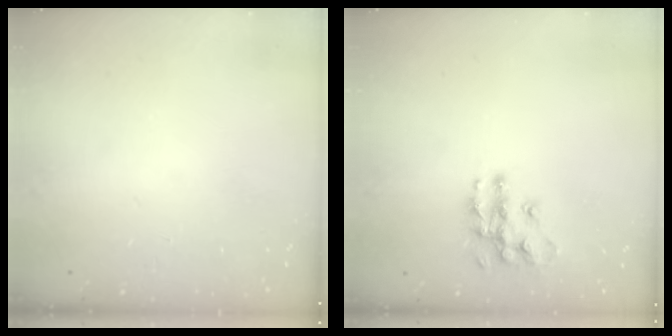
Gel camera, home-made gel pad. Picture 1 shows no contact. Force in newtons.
{"total": 10.4, "press": 10.4, "slide": 0.4}